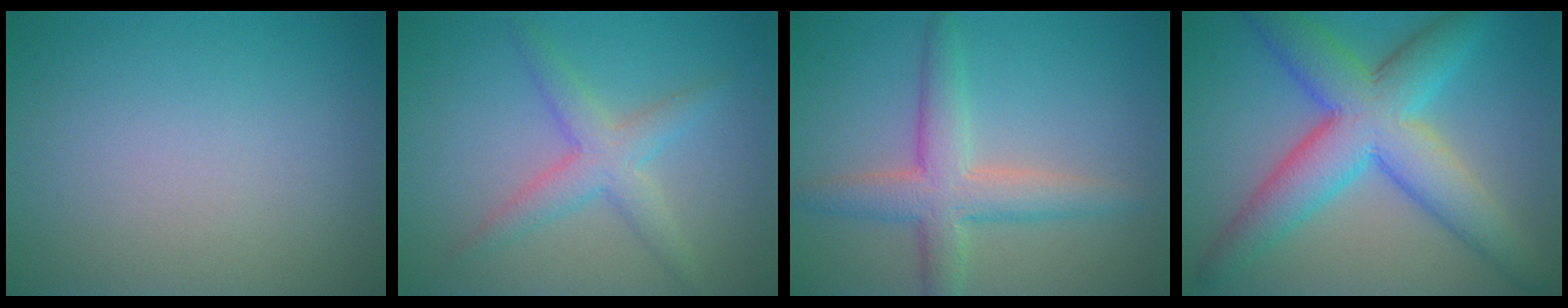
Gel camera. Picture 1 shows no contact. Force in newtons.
{"total": 3.5, "press": 3.5, "slide": 0.0}
{"total": 4.7, "press": 4.7, "slide": 0.3}
{"total": 9.1, "press": 9.1, "slide": 0.1}